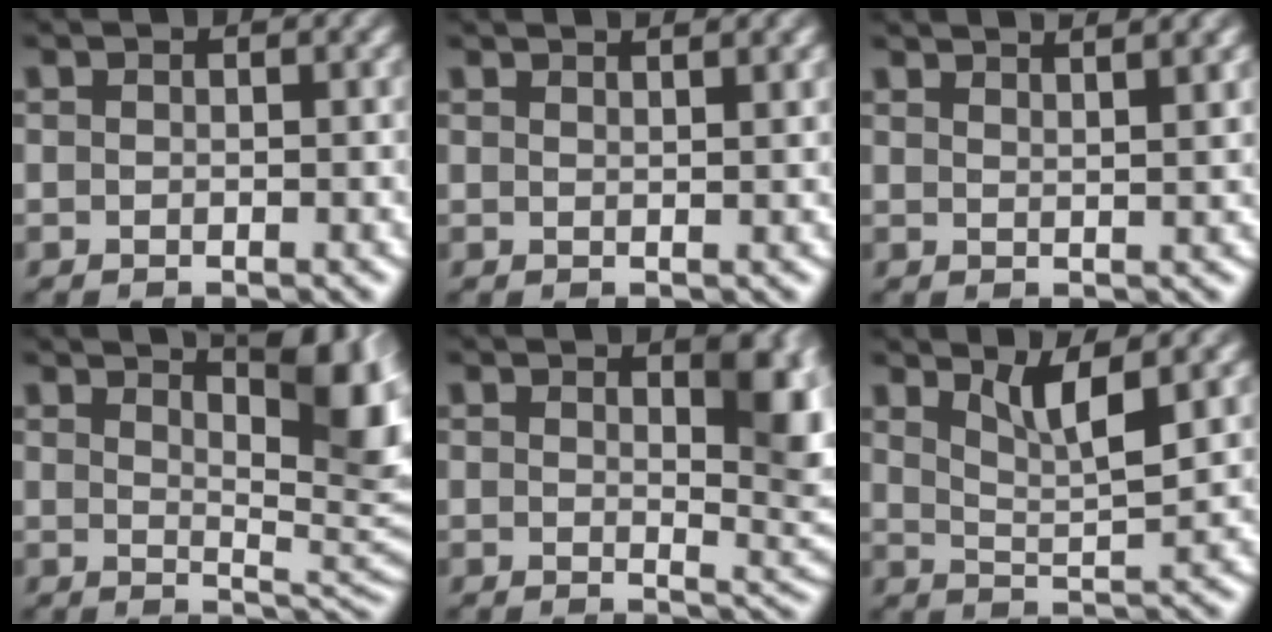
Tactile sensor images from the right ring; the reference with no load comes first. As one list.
[{"total": 1.8, "force": [1.7, -0.5, 0.4], "torque": [-0.008, -0.002, 0.028]}, {"total": 3.2, "force": [2.9, -0.5, 1.0], "torque": [-0.020, 0.000, 0.050]}, {"total": 9.5, "force": [4.3, 2.8, 8.0], "torque": [-0.090, -0.008, 0.068]}, {"total": 4.4, "force": [1.2, 1.3, 4.0], "torque": [-0.042, -0.014, 0.021]}, {"total": 3.7, "force": [2.5, 0.5, 2.7], "torque": [-0.056, -0.014, 0.046]}]